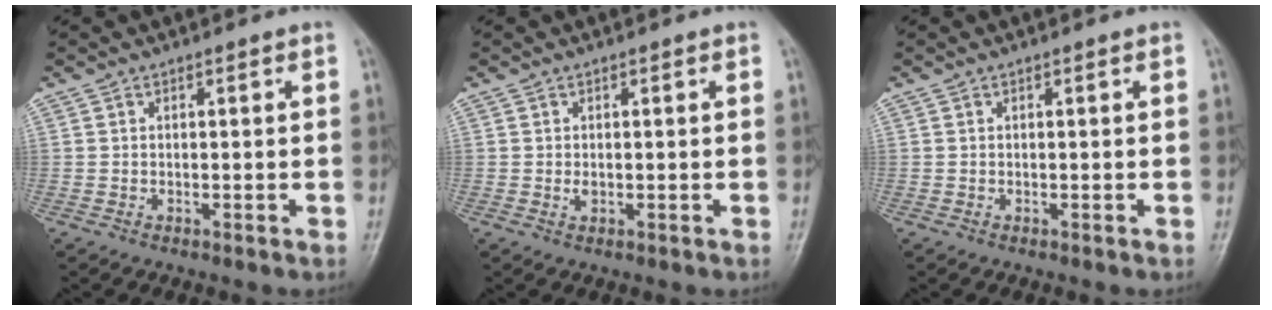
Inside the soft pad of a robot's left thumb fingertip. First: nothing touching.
{"total": 1.1, "force": [0.0, 0.8, 0.7], "torque": [-0.010, -0.001, 0.001]}
{"total": 0.0}